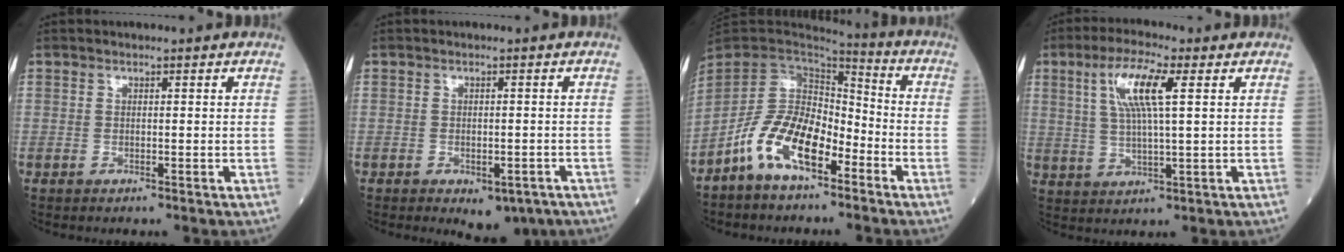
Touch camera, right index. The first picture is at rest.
{"total": 5.2, "force": [-3.3, 2.7, 2.9], "torque": [-0.026, -0.001, -0.037]}
{"total": 11.5, "force": [-6.0, 5.1, 8.4], "torque": [-0.179, 0.010, -0.114]}
{"total": 8.6, "force": [3.0, 0.9, 8.0], "torque": [-0.162, 0.010, 0.060]}